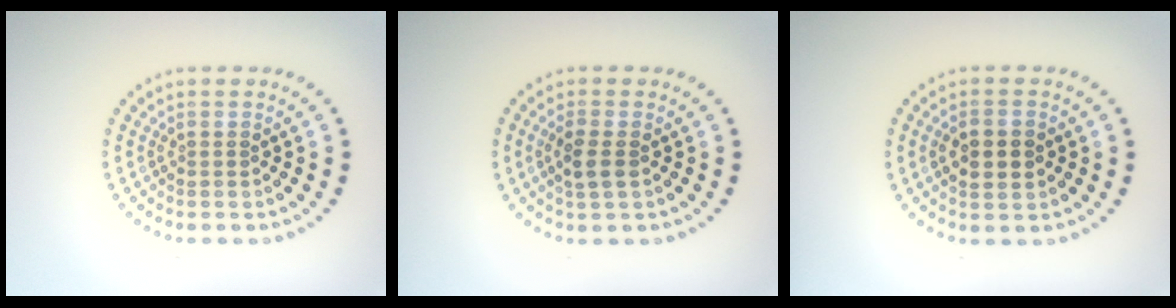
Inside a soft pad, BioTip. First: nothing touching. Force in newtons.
{"total": 2.0, "press": 1.9, "slide": 0.7}
{"total": 2.8, "press": 2.8, "slide": 0.1}